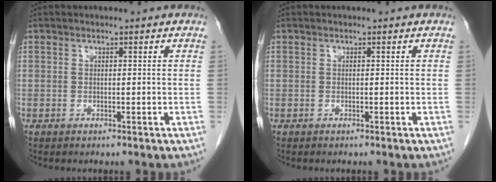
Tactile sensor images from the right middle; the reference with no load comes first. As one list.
[{"total": 0.0}]